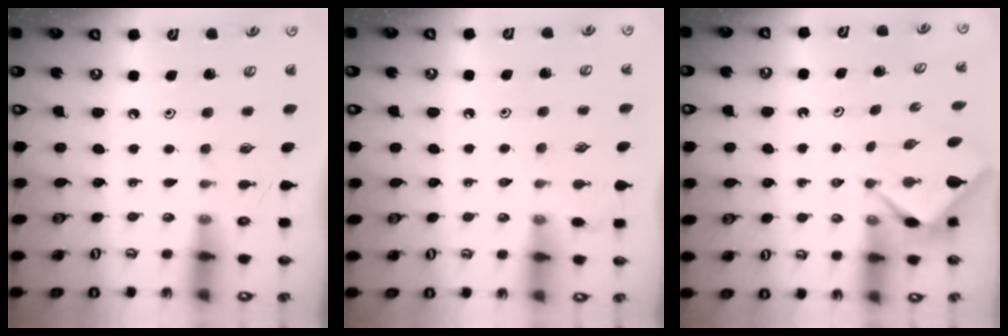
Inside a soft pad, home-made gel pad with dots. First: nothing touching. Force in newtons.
{"total": 4.3, "press": 4.2, "slide": 0.8}
{"total": 3.1, "press": 3.1, "slide": 0.3}